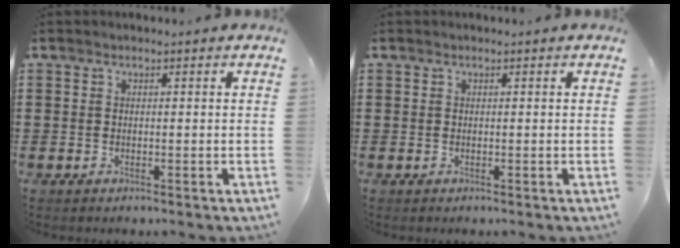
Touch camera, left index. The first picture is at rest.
{"total": 0.0}